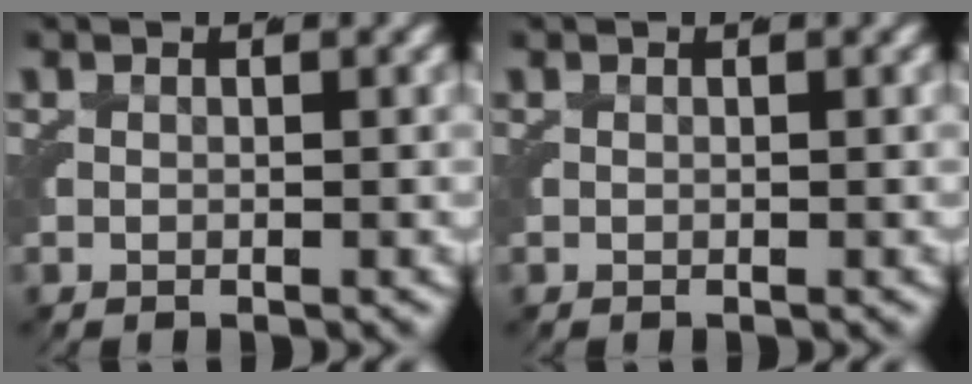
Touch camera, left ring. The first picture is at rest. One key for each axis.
{"total": 0.0}